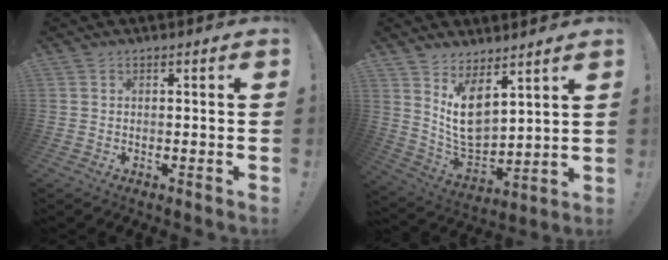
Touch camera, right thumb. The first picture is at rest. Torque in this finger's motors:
{"motor_torque": [0.47, 2.21, 0.29, 0.27, 0.17]}